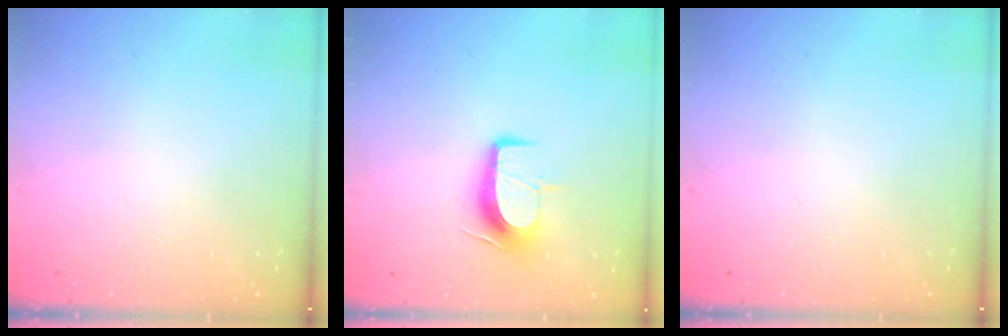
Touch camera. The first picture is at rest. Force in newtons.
{"total": 10.5, "press": 10.5, "slide": 0.9}
{"total": 0.0}